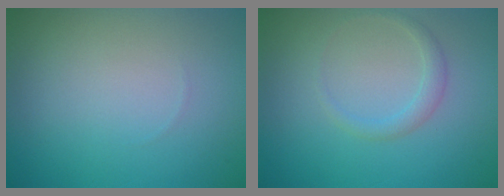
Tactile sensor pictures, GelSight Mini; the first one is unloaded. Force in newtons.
{"total": 1.3, "press": 1.3, "slide": 0.0}